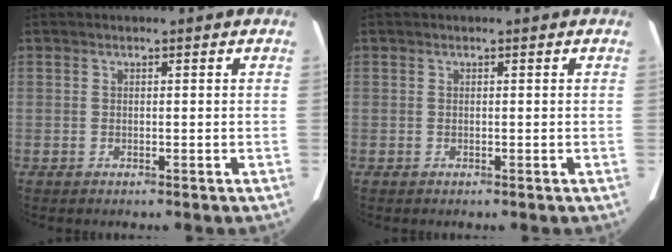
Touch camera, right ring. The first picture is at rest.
{"total": 0.0}